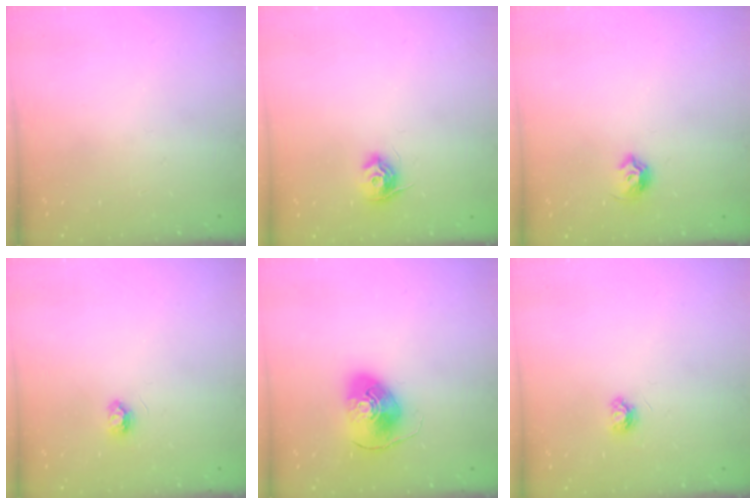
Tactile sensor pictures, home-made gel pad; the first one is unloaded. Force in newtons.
{"total": 8.6, "press": 8.6, "slide": 0.2}
{"total": 6.1, "press": 6.0, "slide": 1.2}
{"total": 3.6, "press": 3.6, "slide": 0.4}
{"total": 8.8, "press": 8.8, "slide": 0.8}
{"total": 4.0, "press": 4.0, "slide": 0.4}